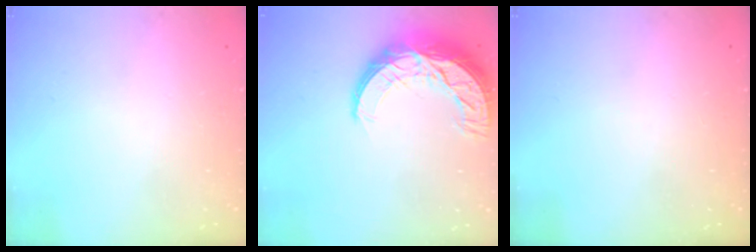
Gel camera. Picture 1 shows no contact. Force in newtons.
{"total": 16.4, "press": 16.4, "slide": 0.9}
{"total": 0.0}